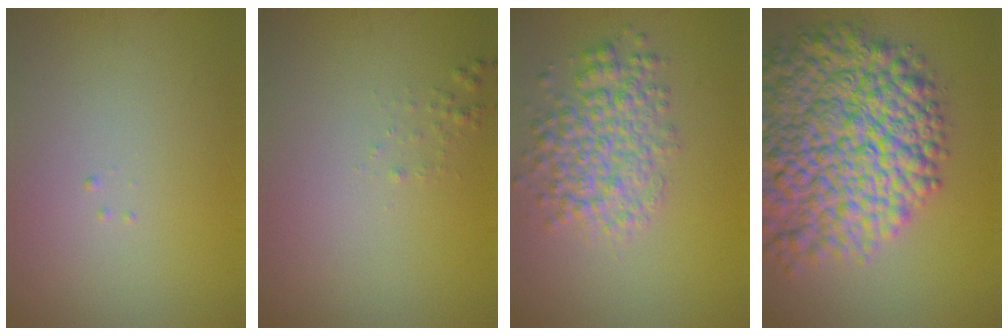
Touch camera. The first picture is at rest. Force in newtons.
{"total": 0.6, "press": 0.6, "slide": 0.0}
{"total": 4.9, "press": 4.9, "slide": 0.1}
{"total": 15.0, "press": 15.0, "slide": 0.7}